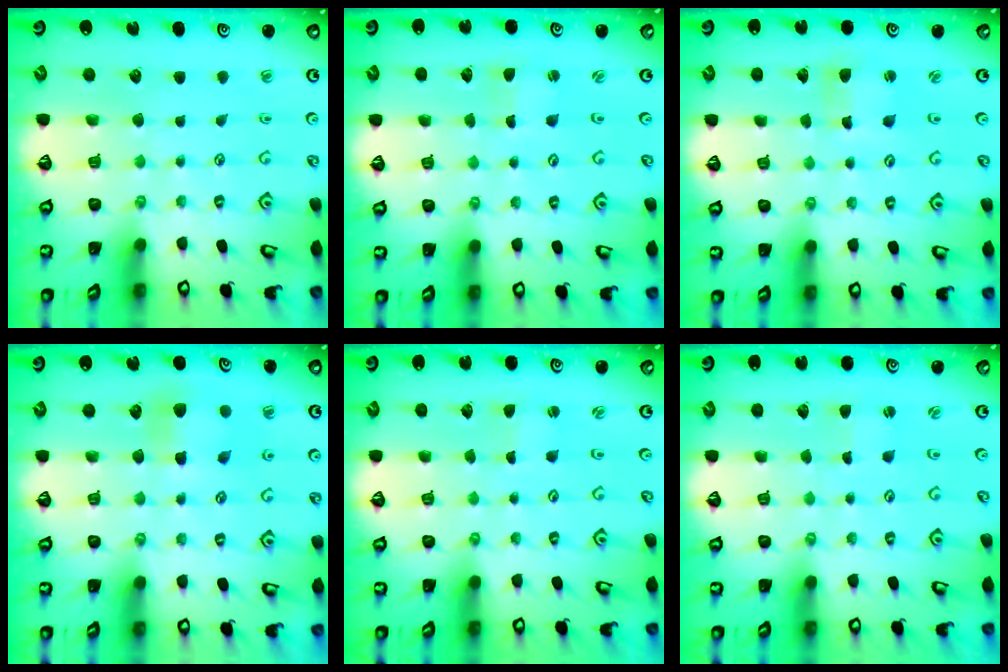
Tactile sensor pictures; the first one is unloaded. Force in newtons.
{"total": 0.8, "press": 0.8, "slide": 0.0}
{"total": 3.3, "press": 3.2, "slide": 0.3}
{"total": 5.6, "press": 5.6, "slide": 0.0}
{"total": 0.0}
{"total": 0.0}